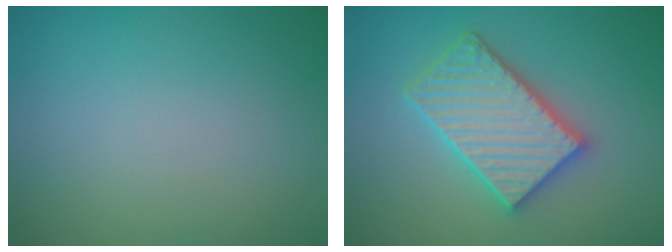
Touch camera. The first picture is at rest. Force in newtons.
{"total": 5.5, "press": 5.5, "slide": 0.9}